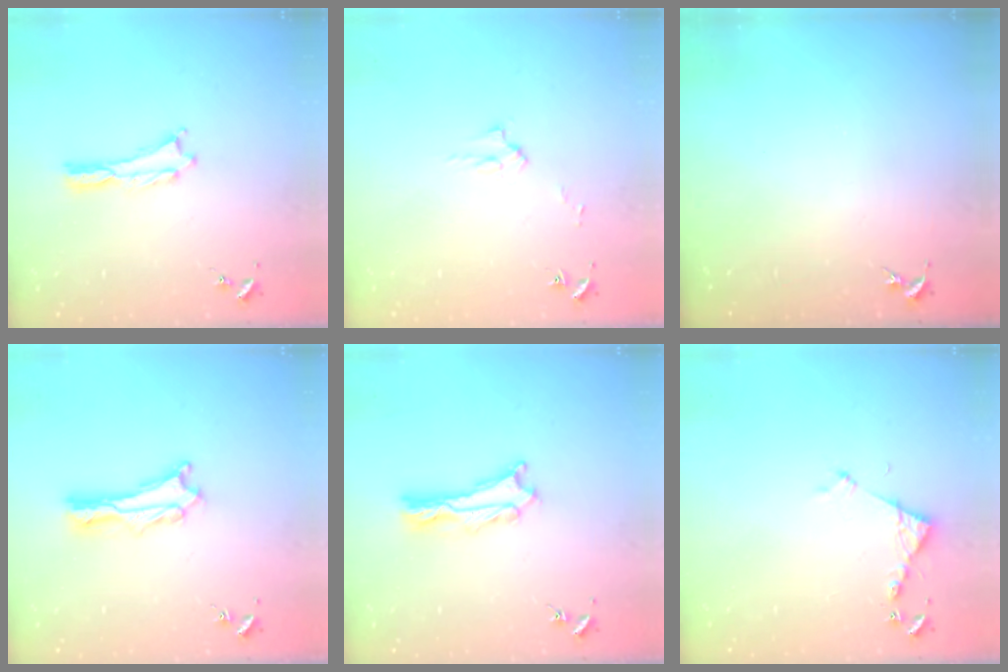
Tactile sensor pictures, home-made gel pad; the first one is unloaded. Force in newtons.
{"total": 2.6, "press": 2.6, "slide": 0.3}
{"total": 0.0}
{"total": 2.0, "press": 2.0, "slide": 0.2}
{"total": 2.4, "press": 2.4, "slide": 0.3}
{"total": 3.5, "press": 3.5, "slide": 0.3}